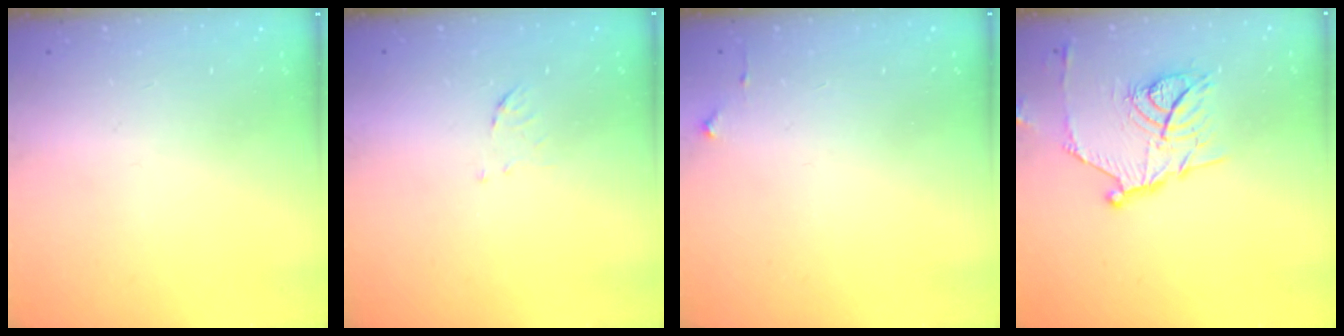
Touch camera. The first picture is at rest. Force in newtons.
{"total": 5.3, "press": 5.2, "slide": 0.5}
{"total": 2.7, "press": 2.6, "slide": 0.4}
{"total": 14.1, "press": 14.1, "slide": 0.2}